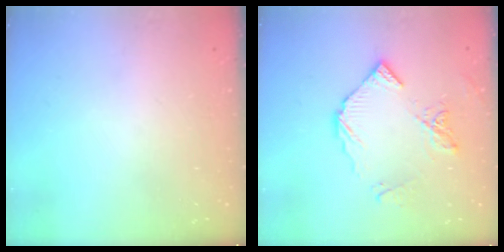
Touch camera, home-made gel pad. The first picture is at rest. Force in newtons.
{"total": 10.5, "press": 10.4, "slide": 1.3}